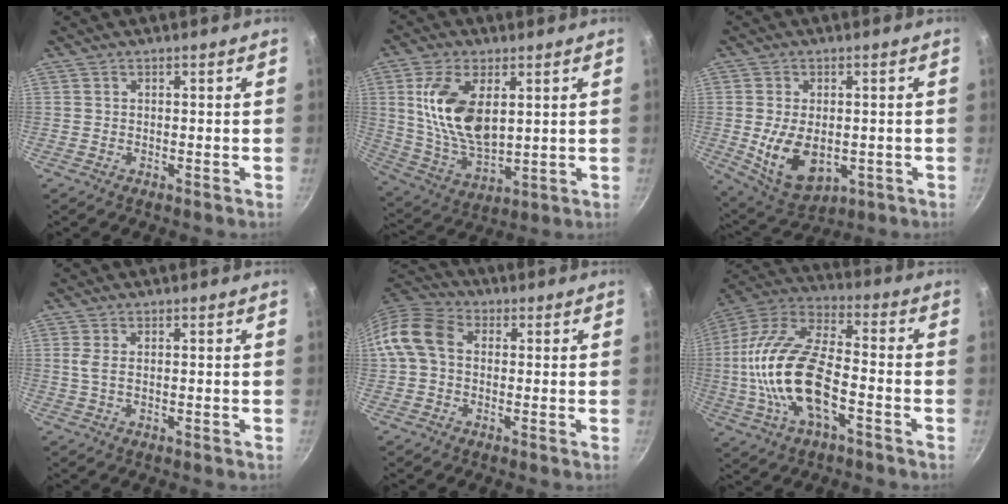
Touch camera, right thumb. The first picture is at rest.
{"total": 15.0, "force": [3.7, 7.9, 12.1], "torque": [-0.221, -0.023, 0.082]}
{"total": 11.3, "force": [-1.3, 7.1, 8.7], "torque": [-0.139, -0.011, -0.003]}
{"total": 2.0, "force": [0.4, 0.7, 1.8], "torque": [-0.042, 0.000, 0.008]}
{"total": 9.3, "force": [0.7, 7.1, 6.1], "torque": [-0.103, 0.024, -0.006]}
{"total": 20.9, "force": [-4.6, 9.7, 18.0], "torque": [-0.352, 0.034, -0.101]}